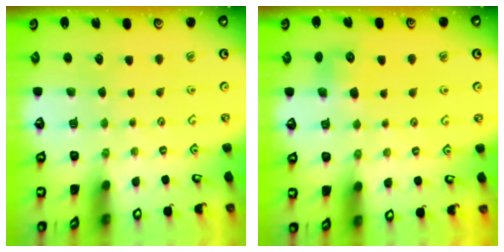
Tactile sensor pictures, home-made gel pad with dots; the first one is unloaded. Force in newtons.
{"total": 6.8, "press": 6.8, "slide": 0.4}